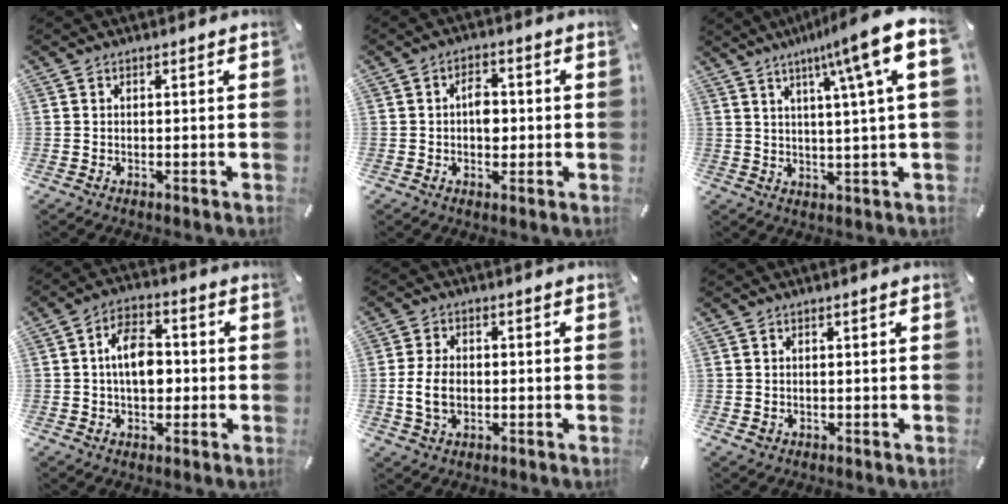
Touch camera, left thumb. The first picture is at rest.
{"total": 4.8, "force": [-0.3, 3.2, 3.5], "torque": [-0.041, 0.000, -0.011]}
{"total": 12.2, "force": [5.4, 0.6, 10.9], "torque": [-0.173, -0.034, 0.079]}
{"total": 9.1, "force": [-0.2, 6.0, 6.8], "torque": [-0.122, 0.009, -0.006]}
{"total": 7.1, "force": [-0.9, 4.9, 5.0], "torque": [-0.104, 0.001, -0.020]}
{"total": 0.8, "force": [-0.1, 0.7, 0.4], "torque": [-0.008, 0.004, -0.003]}